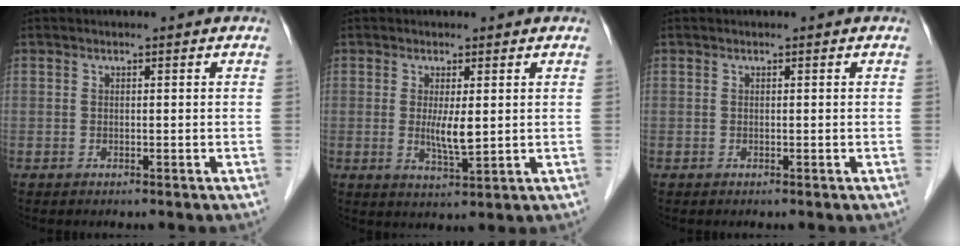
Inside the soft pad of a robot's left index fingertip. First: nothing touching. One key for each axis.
{"total": 3.7, "fx": 0.4, "fy": 0.6, "fz": 3.7, "tx": -0.071, "ty": -0.012, "tz": 0.011}
{"total": 0.0}